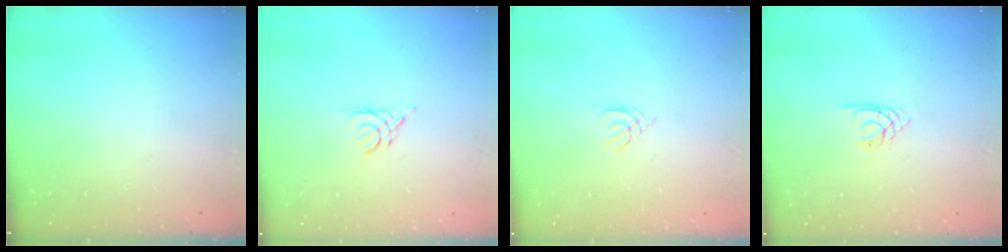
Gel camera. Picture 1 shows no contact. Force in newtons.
{"total": 3.6, "press": 3.5, "slide": 0.7}
{"total": 1.2, "press": 1.2, "slide": 0.3}
{"total": 1.7, "press": 1.7, "slide": 0.4}